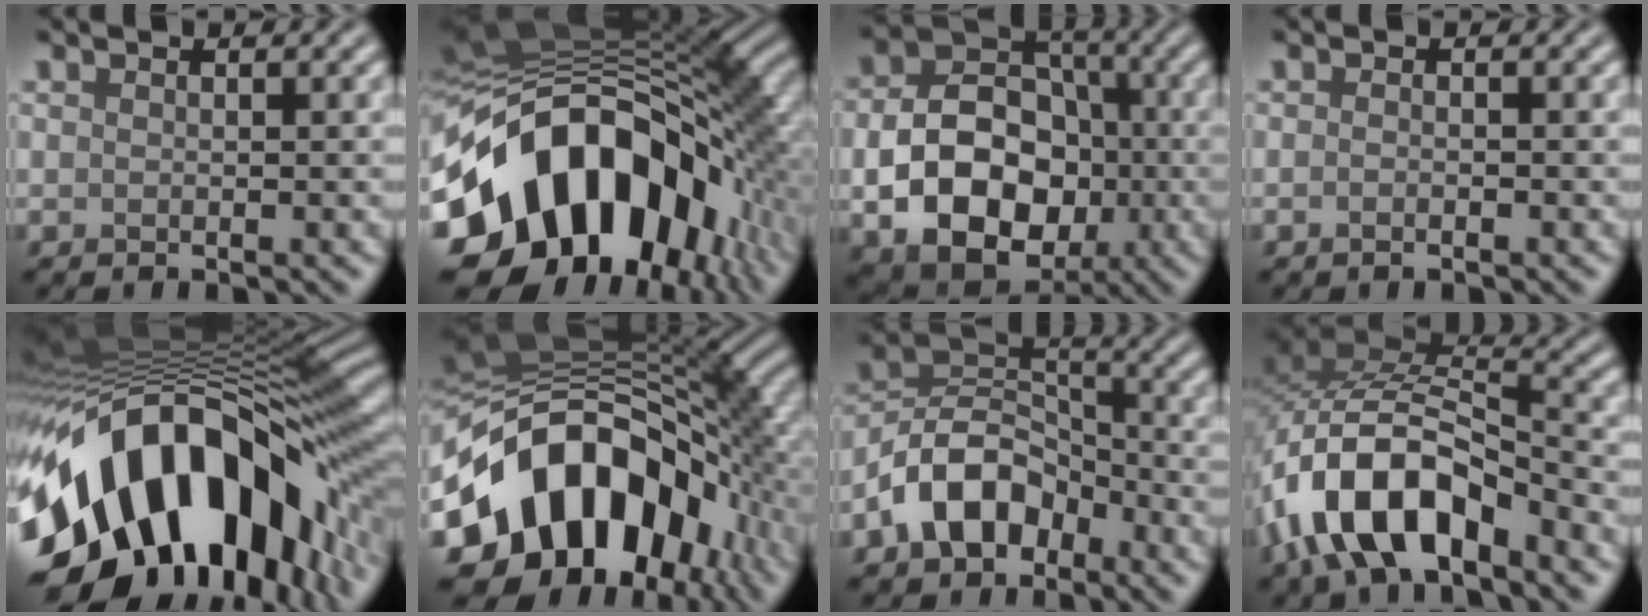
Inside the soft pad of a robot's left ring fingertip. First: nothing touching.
{"total": 18.0, "force": [-5.0, 11.7, 12.8], "torque": [-0.211, 0.001, -0.089]}
{"total": 11.1, "force": [-2.3, 8.1, 7.2], "torque": [-0.130, -0.018, -0.037]}
{"total": 0.7, "force": [-0.4, 0.2, 0.6], "torque": [-0.010, -0.002, -0.008]}
{"total": 18.2, "force": [-6.2, 10.5, 13.5], "torque": [-0.225, -0.015, -0.102]}
{"total": 16.5, "force": [-5.3, 10.9, 11.1], "torque": [-0.177, 0.006, -0.099]}
{"total": 7.4, "force": [-4.0, 4.9, 4.0], "torque": [-0.065, 0.007, -0.092]}
{"total": 11.2, "force": [-5.8, 5.4, 8.0], "torque": [-0.147, 0.008, -0.116]}